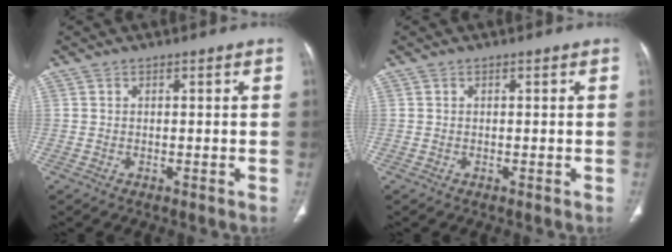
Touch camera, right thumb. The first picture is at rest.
{"total": 0.0}